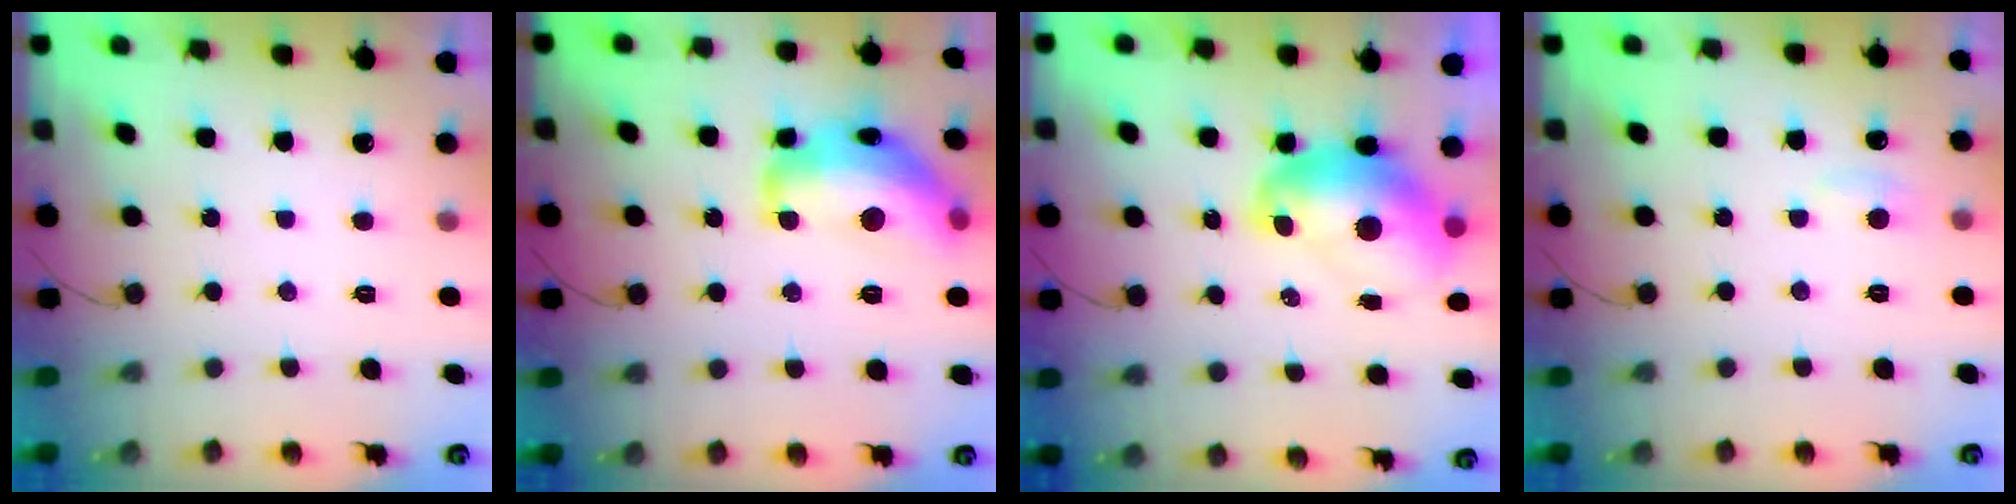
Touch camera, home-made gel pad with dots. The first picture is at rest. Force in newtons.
{"total": 16.3, "press": 16.3, "slide": 0.9}
{"total": 10.4, "press": 10.3, "slide": 1.0}
{"total": 4.4, "press": 4.4, "slide": 0.5}